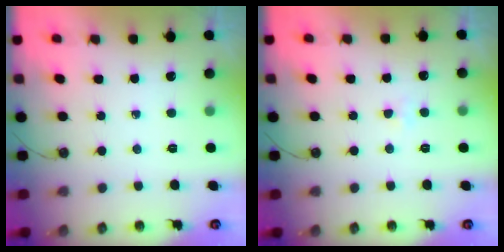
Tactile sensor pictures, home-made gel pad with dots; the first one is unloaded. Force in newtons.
{"total": 2.4, "press": 2.3, "slide": 0.6}